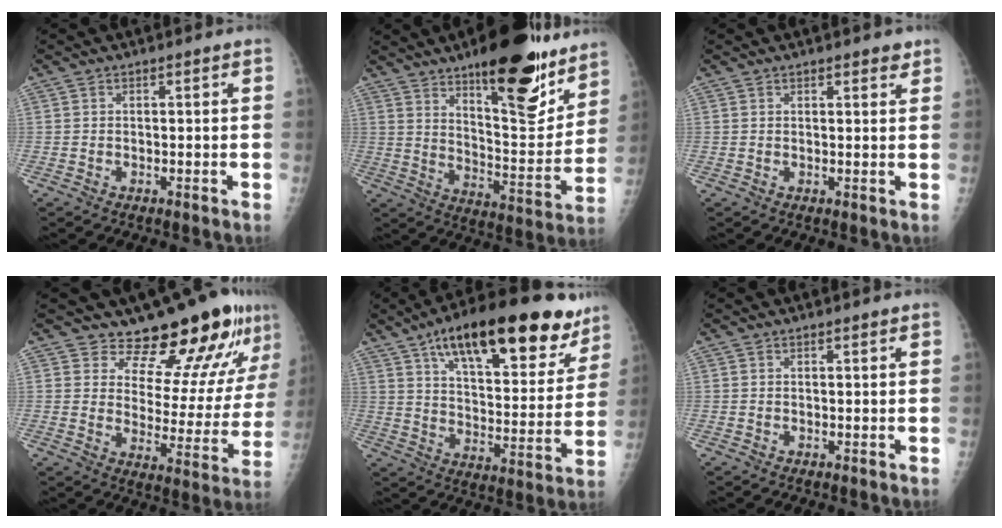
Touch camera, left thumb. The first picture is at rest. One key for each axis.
{"total": 22.4, "fx": 14.5, "fy": 7.4, "fz": 15.3, "tx": -0.170, "ty": -0.089, "tz": 0.219}
{"total": 2.3, "fx": 1.7, "fy": 0.8, "fz": 1.3, "tx": -0.005, "ty": -0.007, "tz": 0.018}
{"total": 17.5, "fx": 14.4, "fy": 6.0, "fz": 7.9, "tx": -0.057, "ty": -0.113, "tz": 0.187}
{"total": 27.5, "fx": 17.2, "fy": 10.2, "fz": 19.0, "tx": -0.243, "ty": -0.040, "tz": 0.257}
{"total": 0.8, "fx": 0.6, "fy": 0.2, "fz": 0.5, "tx": -0.005, "ty": -0.001, "tz": 0.008}